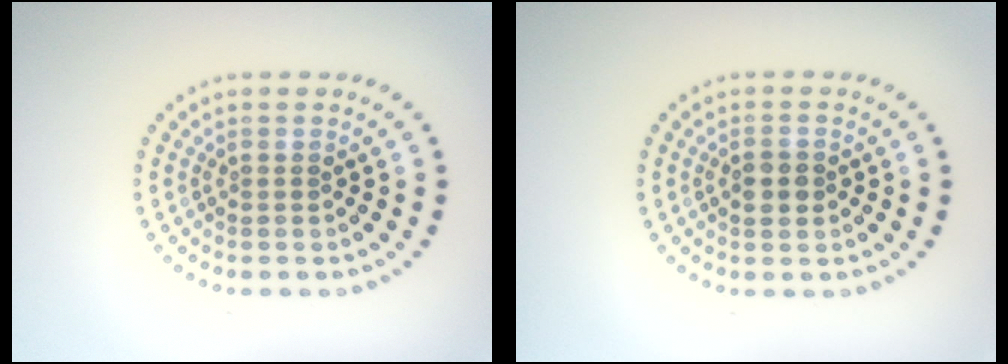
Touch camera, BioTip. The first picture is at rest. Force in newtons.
{"total": 1.9, "press": 1.9, "slide": 0.4}